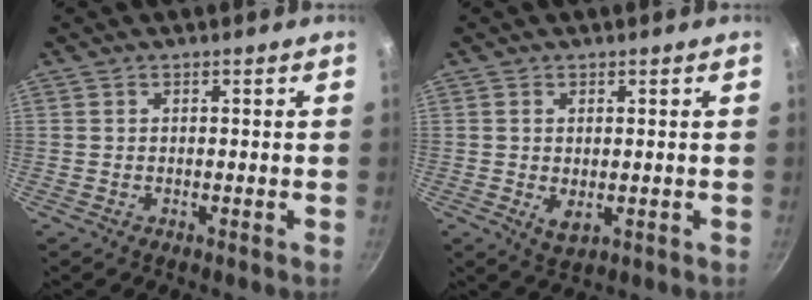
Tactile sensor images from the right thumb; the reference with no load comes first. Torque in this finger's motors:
{"motor_torque": [-0.29, 0.28, -0.16, 0.07, 0.06]}